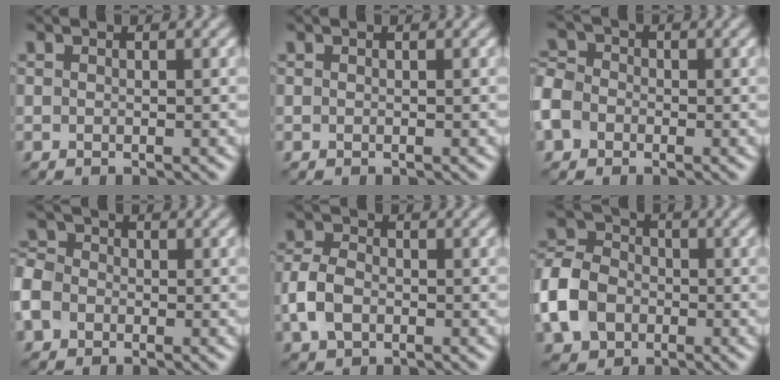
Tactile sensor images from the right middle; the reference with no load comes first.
{"total": 0.0}
{"total": 5.4, "force": [-2.1, 4.3, 2.5], "torque": [-0.065, -0.001, -0.055]}
{"total": 5.0, "force": [-1.7, 4.1, 2.4], "torque": [-0.065, 0.000, -0.047]}
{"total": 3.8, "force": [-1.0, 2.7, 2.4], "torque": [-0.061, 0.000, -0.027]}
{"total": 7.2, "force": [-2.3, 5.7, 3.8], "torque": [-0.093, 0.002, -0.066]}